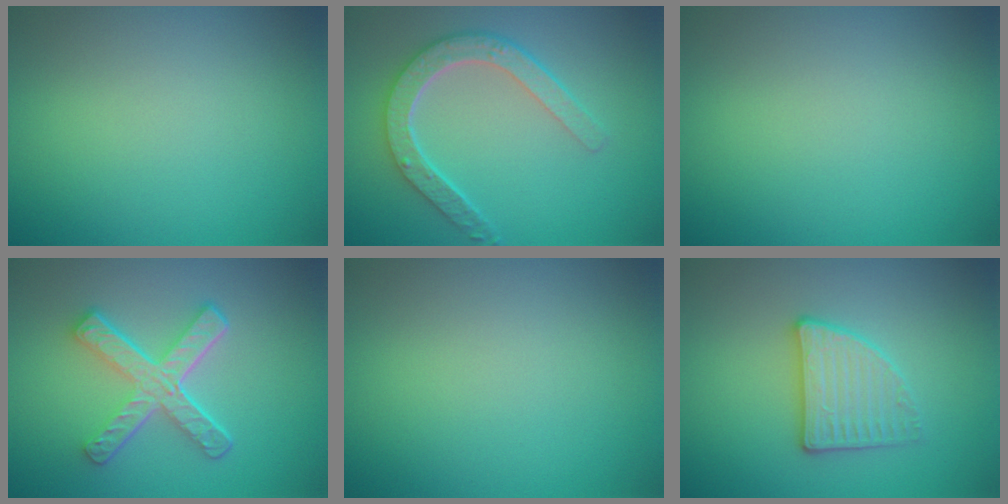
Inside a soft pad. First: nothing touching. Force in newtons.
{"total": 4.5, "press": 3.6, "slide": 2.8}
{"total": 0.0}
{"total": 5.2, "press": 3.7, "slide": 3.6}
{"total": 0.0}
{"total": 3.1, "press": 2.9, "slide": 0.9}